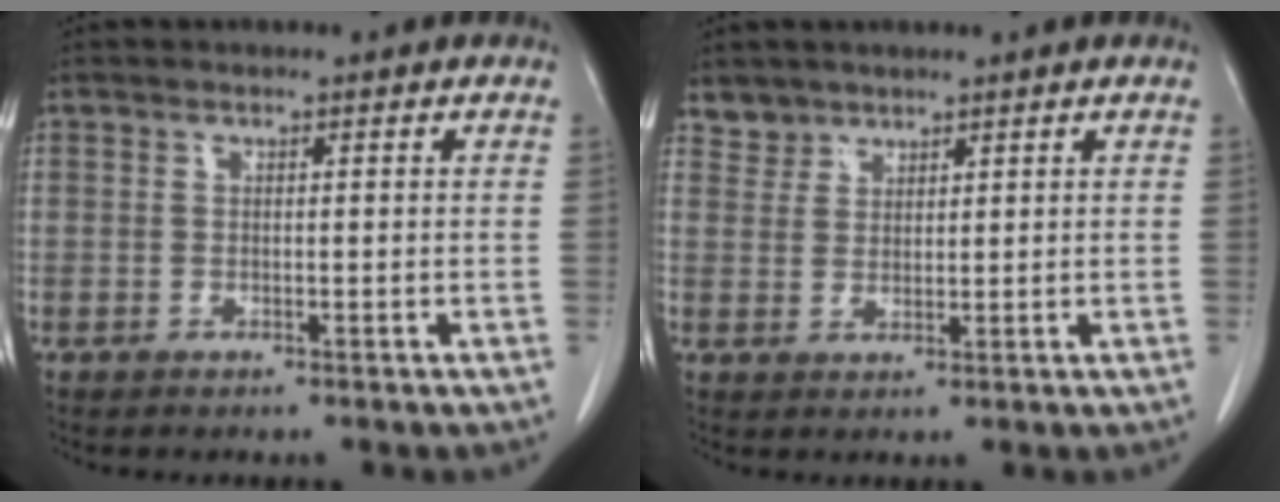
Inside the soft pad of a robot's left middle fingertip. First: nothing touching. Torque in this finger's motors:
{"motor_torque": [0.02, -0.03, 0.05, 0.00]}